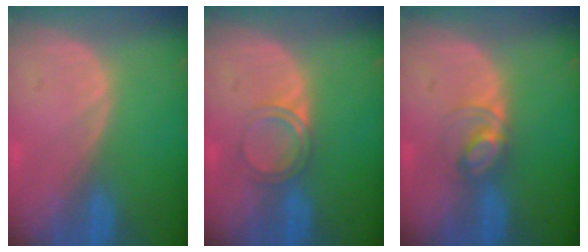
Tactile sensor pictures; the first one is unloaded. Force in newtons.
{"total": 3.0, "press": 3.0, "slide": 0.3}
{"total": 3.9, "press": 3.9, "slide": 0.4}